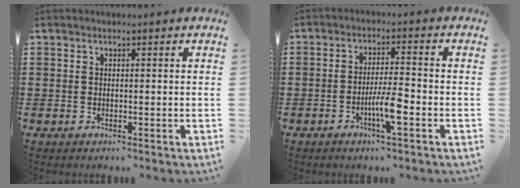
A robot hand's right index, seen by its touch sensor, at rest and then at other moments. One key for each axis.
{"total": 5.5, "fx": -2.2, "fy": 0.7, "fz": 5.0, "tx": -0.098, "ty": -0.007, "tz": -0.043}